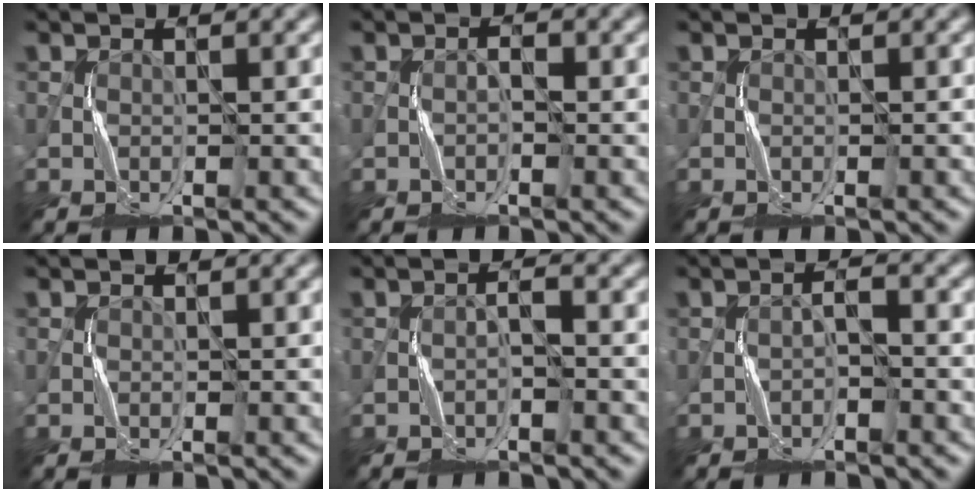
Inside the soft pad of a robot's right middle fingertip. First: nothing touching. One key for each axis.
{"total": 0.8, "fx": -0.3, "fy": 0.4, "fz": 0.6, "tx": -0.004, "ty": 0.001, "tz": -0.006}
{"total": 0.0}
{"total": 0.0}
{"total": 1.1, "fx": -0.6, "fy": 0.2, "fz": 0.9, "tx": -0.017, "ty": 0.005, "tz": -0.012}
{"total": 1.2, "fx": -0.7, "fy": 0.4, "fz": 1.0, "tx": -0.016, "ty": 0.006, "tz": -0.014}